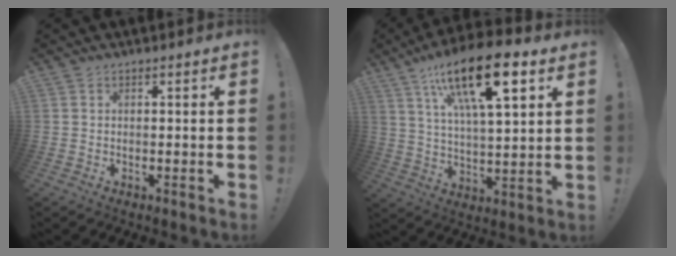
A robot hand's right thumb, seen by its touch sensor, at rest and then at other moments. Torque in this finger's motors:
{"motor_torque": [2.12, 2.89, 2.04, 0.73, 0.20]}